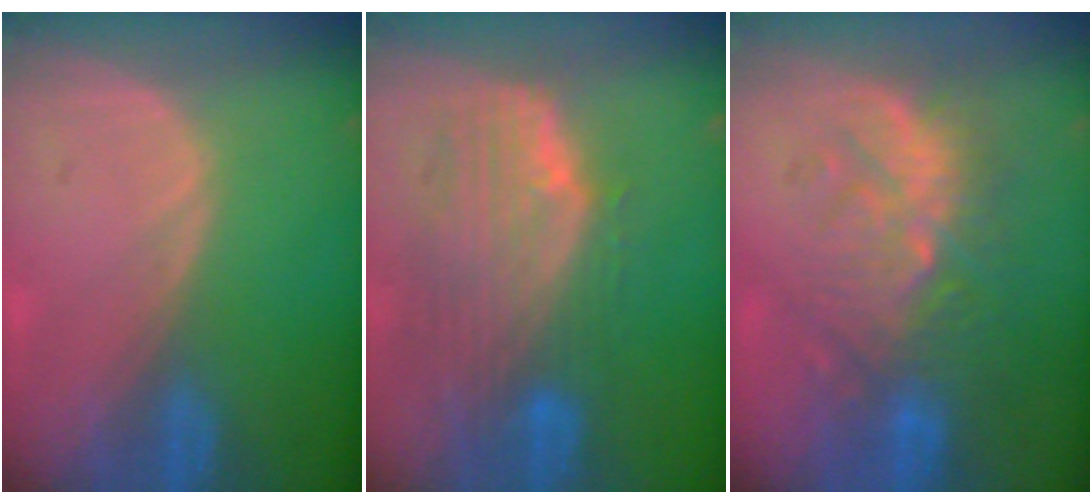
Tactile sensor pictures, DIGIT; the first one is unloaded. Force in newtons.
{"total": 10.0, "press": 8.8, "slide": 4.7}
{"total": 9.4, "press": 9.2, "slide": 1.9}